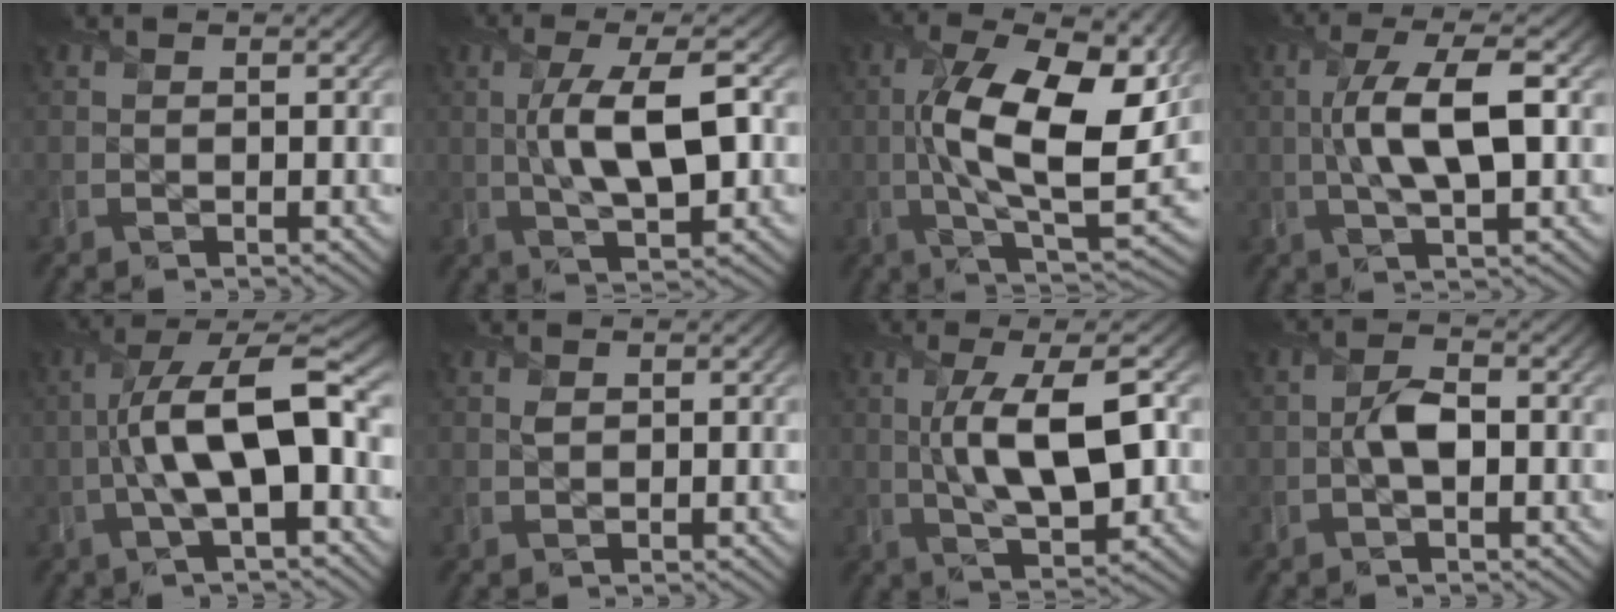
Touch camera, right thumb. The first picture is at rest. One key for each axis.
{"total": 10.2, "fx": 0.2, "fy": 3.7, "fz": 9.5, "tx": -0.170, "ty": 0.005, "tz": 0.001}
{"total": 14.9, "fx": 1.7, "fy": 6.4, "fz": 13.4, "tx": -0.242, "ty": -0.005, "tz": 0.027}
{"total": 8.9, "fx": 0.4, "fy": 2.9, "fz": 8.4, "tx": -0.162, "ty": 0.010, "tz": 0.001}
{"total": 13.0, "fx": -1.2, "fy": 4.8, "fz": 12.0, "tx": -0.230, "ty": 0.005, "tz": -0.026}
{"total": 0.7, "fx": 0.3, "fy": 0.4, "fz": 0.4, "tx": -0.010, "ty": -0.003, "tz": 0.007}
{"total": 11.5, "fx": 0.4, "fy": 4.4, "fz": 10.6, "tx": -0.190, "ty": 0.001, "tz": 0.007}
{"total": 3.4, "fx": -0.6, "fy": 1.7, "fz": 2.9, "tx": -0.054, "ty": 0.005, "tz": -0.015}